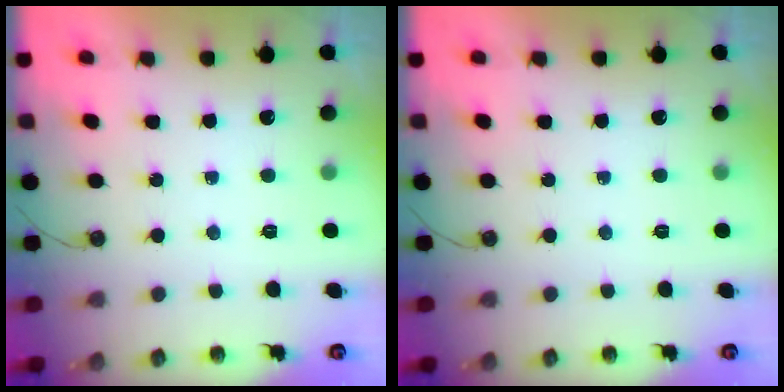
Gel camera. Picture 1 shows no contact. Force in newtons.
{"total": 0.0}